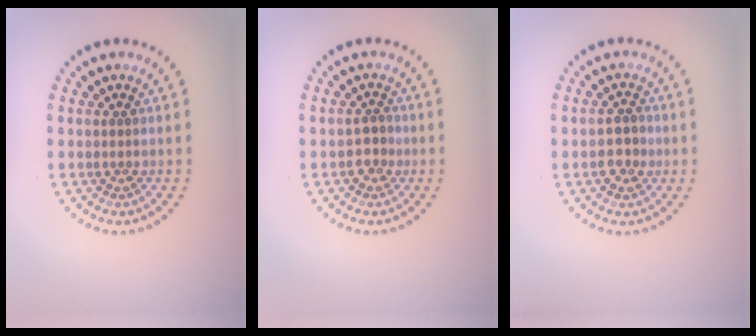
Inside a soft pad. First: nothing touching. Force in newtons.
{"total": 1.8, "press": 1.7, "slide": 0.5}
{"total": 2.5, "press": 2.5, "slide": 0.4}